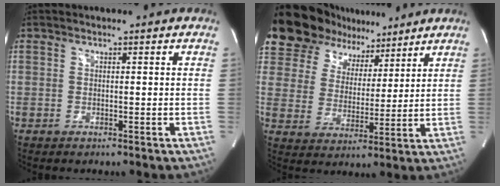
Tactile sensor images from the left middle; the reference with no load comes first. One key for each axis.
{"total": 16.9, "fx": 13.4, "fy": 8.8, "fz": 5.5, "tx": -0.112, "ty": 0.039, "tz": 0.228}